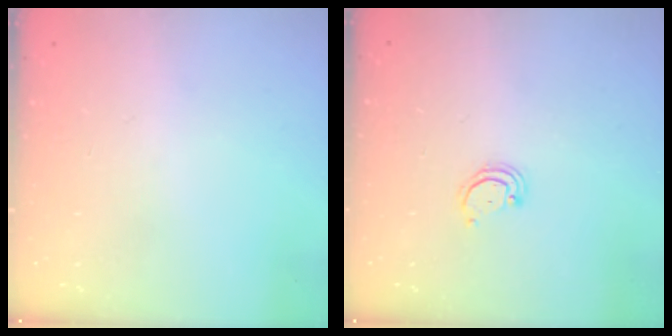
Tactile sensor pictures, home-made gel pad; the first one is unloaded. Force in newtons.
{"total": 2.4, "press": 2.4, "slide": 0.2}